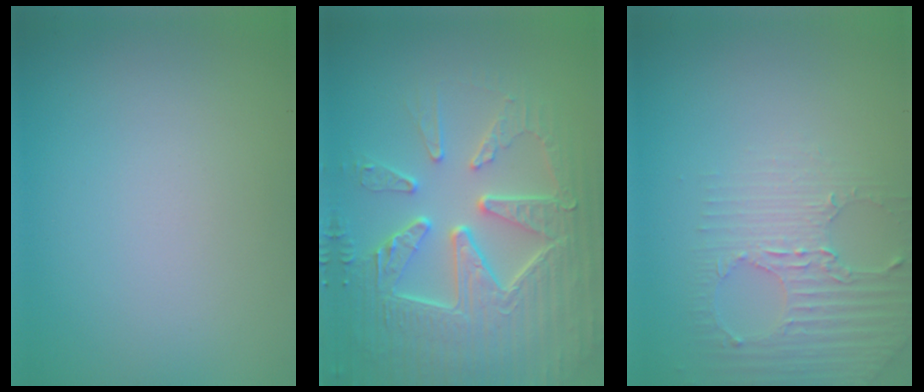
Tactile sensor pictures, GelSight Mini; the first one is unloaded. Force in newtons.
{"total": 9.3, "press": 6.4, "slide": 6.7}
{"total": 2.9, "press": 2.7, "slide": 1.1}